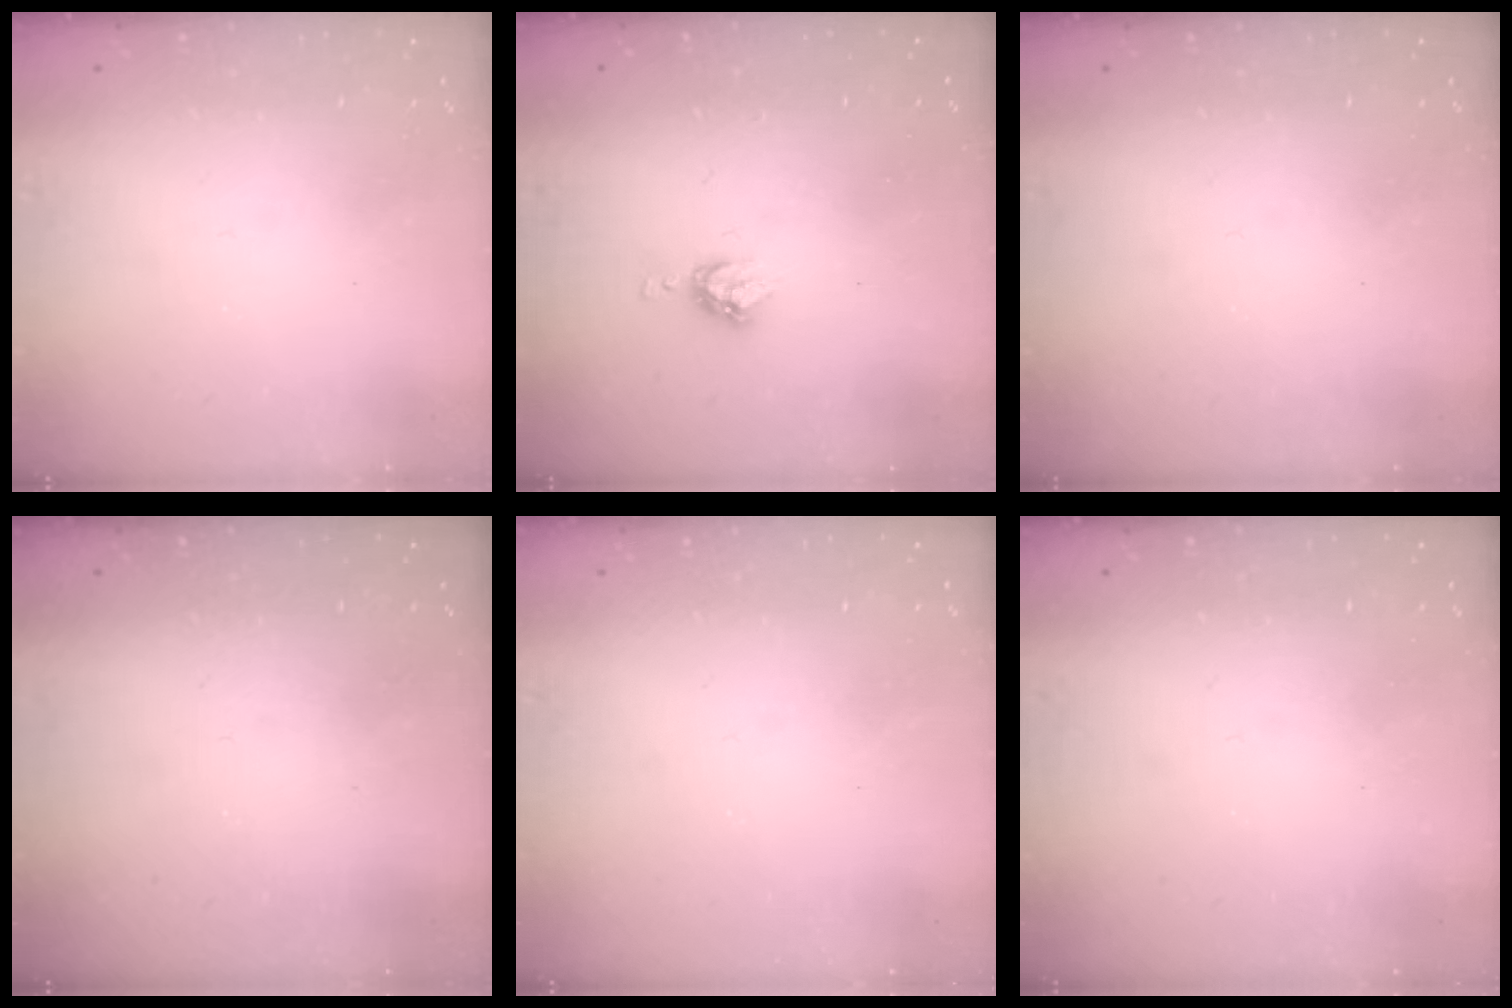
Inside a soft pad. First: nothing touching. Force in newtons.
{"total": 5.1, "press": 5.1, "slide": 0.7}
{"total": 0.0}
{"total": 0.0}
{"total": 0.0}
{"total": 0.0}